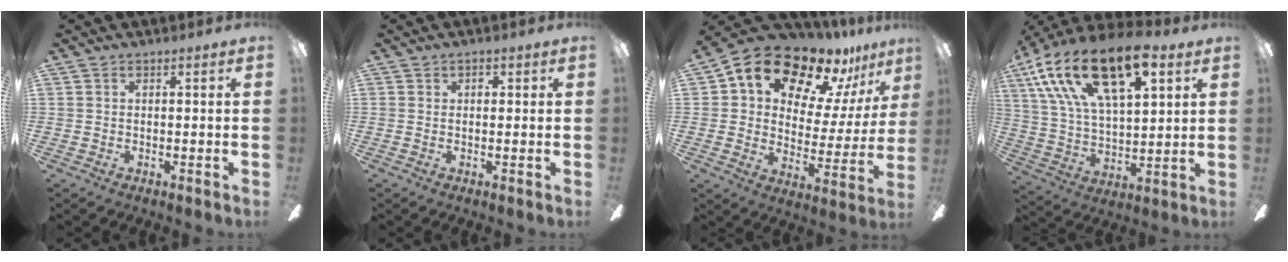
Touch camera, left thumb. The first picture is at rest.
{"total": 1.2, "force": [0.4, 0.7, 0.9], "torque": [-0.004, -0.001, 0.002]}
{"total": 17.3, "force": [12.9, 8.2, 8.1], "torque": [-0.151, -0.086, 0.224]}
{"total": 22.9, "force": [13.5, 10.1, 15.5], "torque": [-0.304, -0.058, 0.234]}